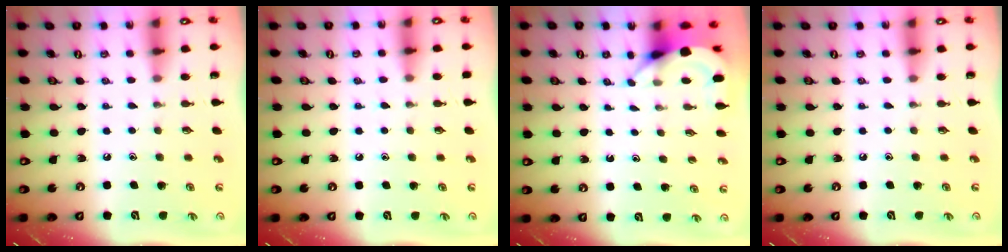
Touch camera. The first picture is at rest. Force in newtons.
{"total": 3.0, "press": 3.0, "slide": 0.5}
{"total": 3.7, "press": 3.7, "slide": 0.2}
{"total": 0.0}